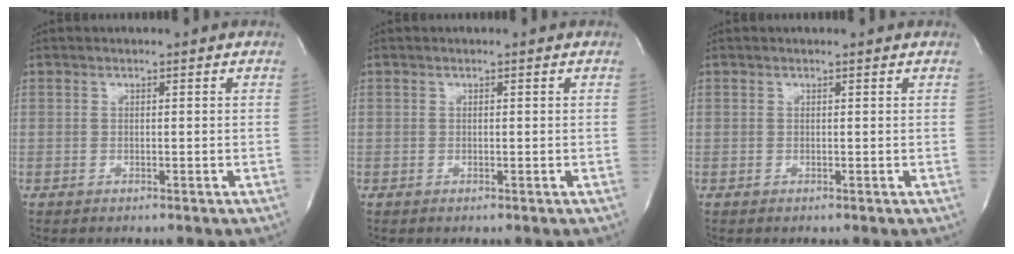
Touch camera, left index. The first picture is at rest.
{"total": 0.0}
{"total": 0.8, "force": [0.8, 0.0, 0.0], "torque": [-0.009, -0.005, 0.003]}